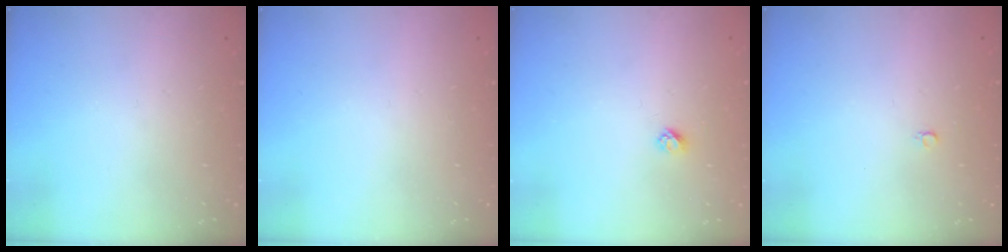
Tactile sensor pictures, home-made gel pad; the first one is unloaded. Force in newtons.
{"total": 0.0}
{"total": 2.7, "press": 2.6, "slide": 0.3}
{"total": 2.4, "press": 2.4, "slide": 0.2}